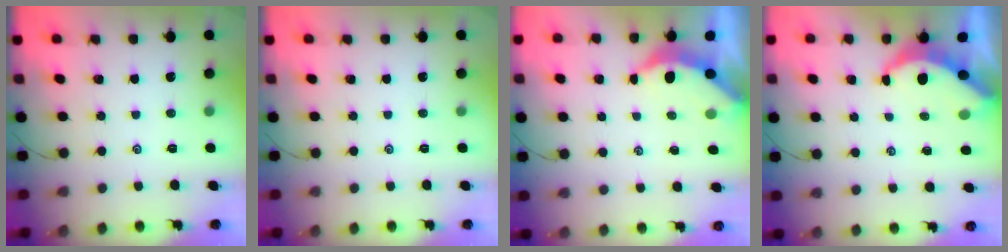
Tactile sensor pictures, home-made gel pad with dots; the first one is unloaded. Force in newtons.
{"total": 0.0}
{"total": 3.7, "press": 3.7, "slide": 0.4}
{"total": 6.3, "press": 6.3, "slide": 0.6}